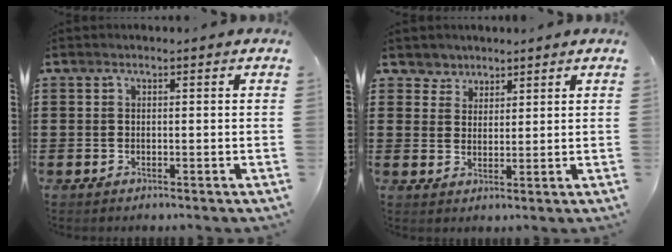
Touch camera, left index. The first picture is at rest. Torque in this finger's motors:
{"motor_torque": [0.06, -0.06, -0.38, -0.14]}